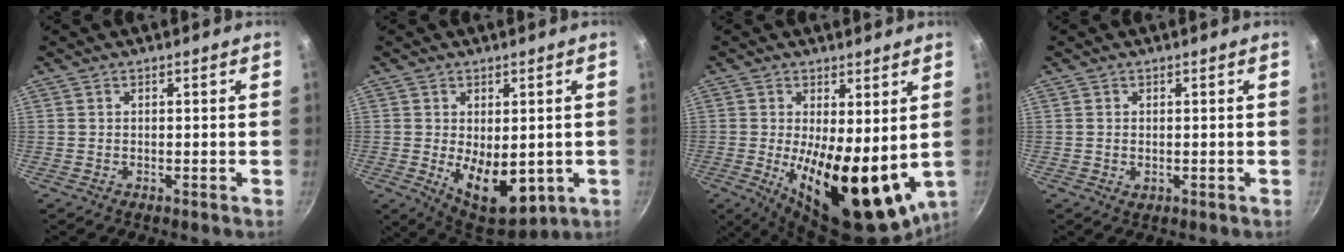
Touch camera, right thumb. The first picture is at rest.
{"total": 11.8, "force": [-1.4, 6.9, 9.5], "torque": [-0.114, -0.024, -0.002]}
{"total": 18.9, "force": [-0.7, 7.7, 17.2], "torque": [-0.222, -0.033, 0.002]}
{"total": 1.1, "force": [0.1, 0.8, 0.7], "torque": [-0.011, -0.002, 0.001]}